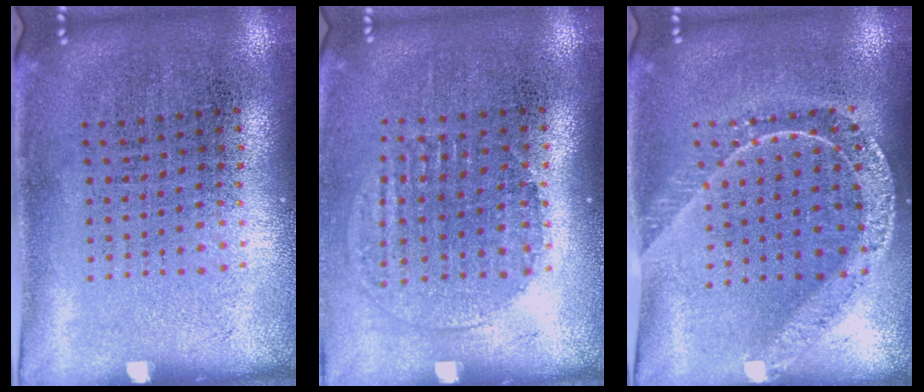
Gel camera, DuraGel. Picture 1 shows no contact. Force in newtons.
{"total": 1.3, "press": 1.2, "slide": 0.6}
{"total": 1.7, "press": 1.5, "slide": 0.8}